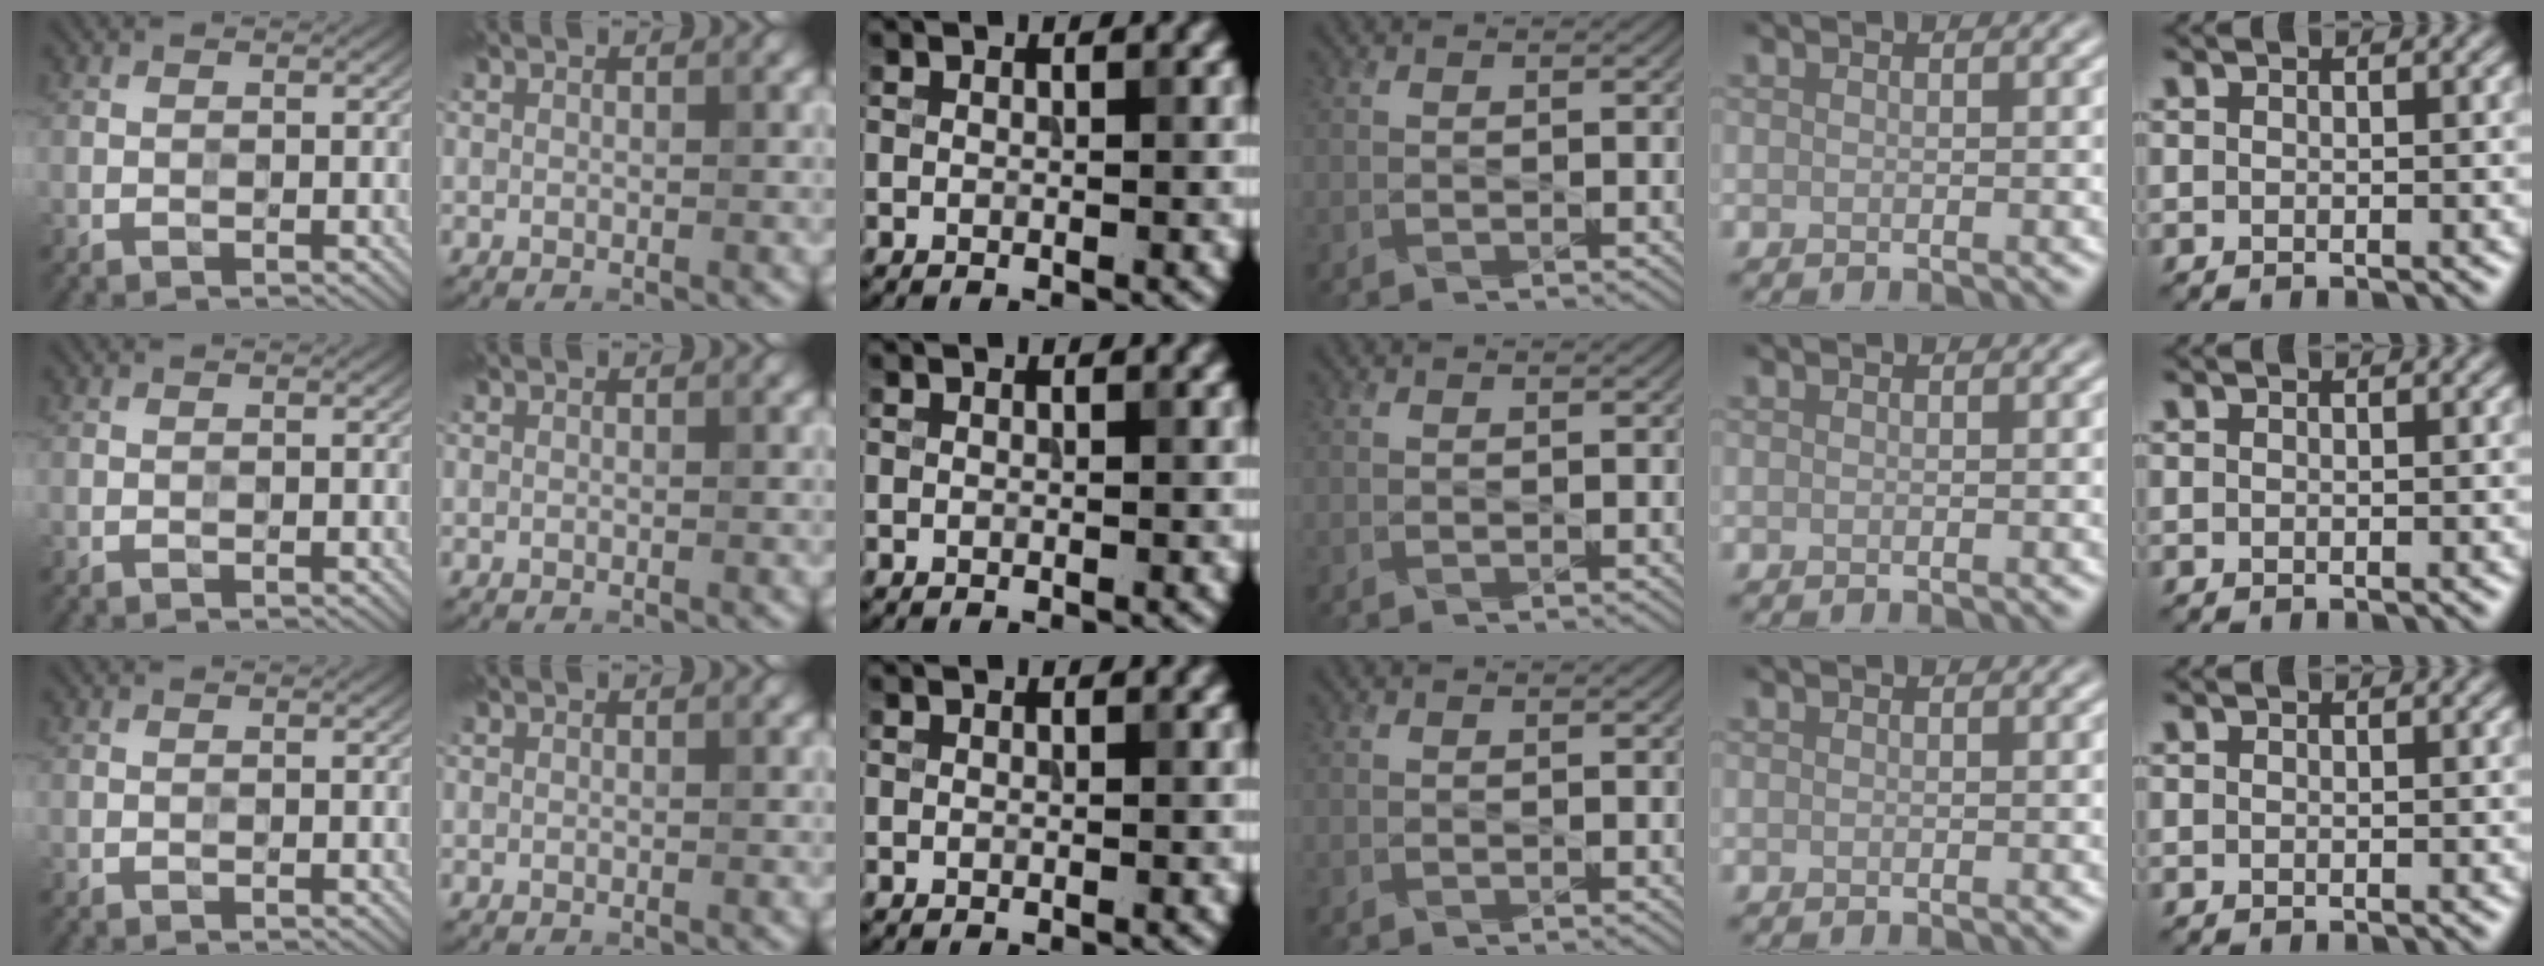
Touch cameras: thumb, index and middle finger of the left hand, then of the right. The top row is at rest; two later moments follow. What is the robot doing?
{"motion": "press", "object": "grip strengthener"}